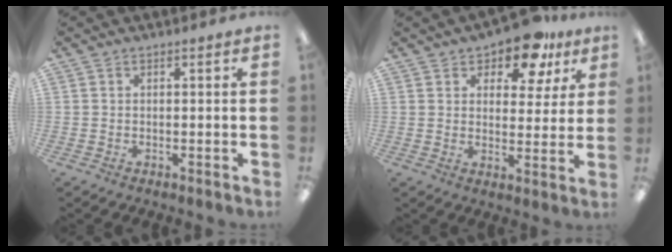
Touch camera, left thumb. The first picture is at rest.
{"total": 10.4, "force": [7.8, 4.6, 5.2], "torque": [-0.073, -0.040, 0.136]}